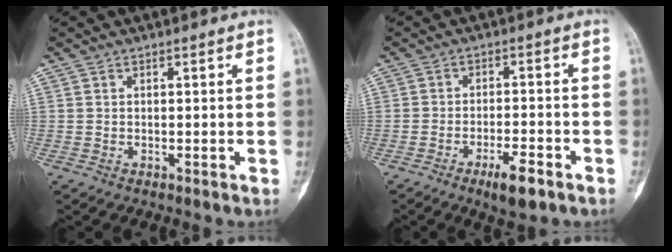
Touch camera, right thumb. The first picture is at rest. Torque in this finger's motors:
{"motor_torque": [0.90, 0.65, 0.27, -0.68, 0.25]}